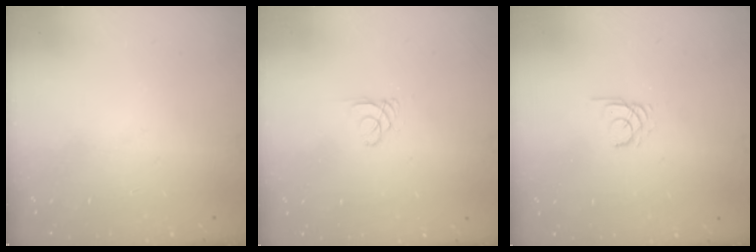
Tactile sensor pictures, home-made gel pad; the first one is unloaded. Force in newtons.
{"total": 0.6, "press": 0.6, "slide": 0.1}
{"total": 2.4, "press": 2.4, "slide": 0.1}